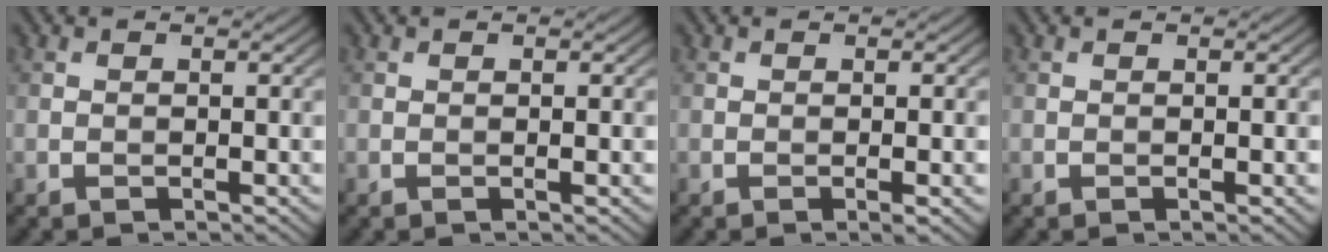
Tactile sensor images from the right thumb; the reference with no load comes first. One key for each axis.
{"total": 0.6, "fx": 0.0, "fy": 0.1, "fz": 0.6, "tx": -0.010, "ty": -0.002, "tz": -0.001}
{"total": 1.4, "fx": -0.4, "fy": 0.1, "fz": 1.3, "tx": -0.024, "ty": -0.003, "tz": -0.007}
{"total": 0.8, "fx": -0.1, "fy": 0.1, "fz": 0.8, "tx": -0.011, "ty": -0.002, "tz": -0.001}